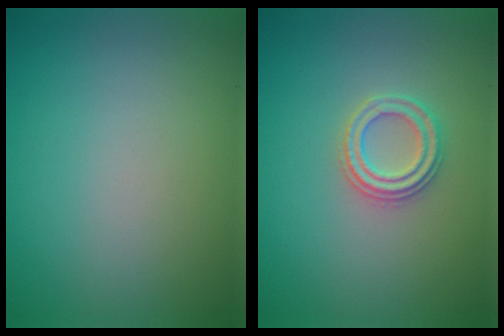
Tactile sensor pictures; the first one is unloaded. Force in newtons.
{"total": 2.4, "press": 2.3, "slide": 0.4}